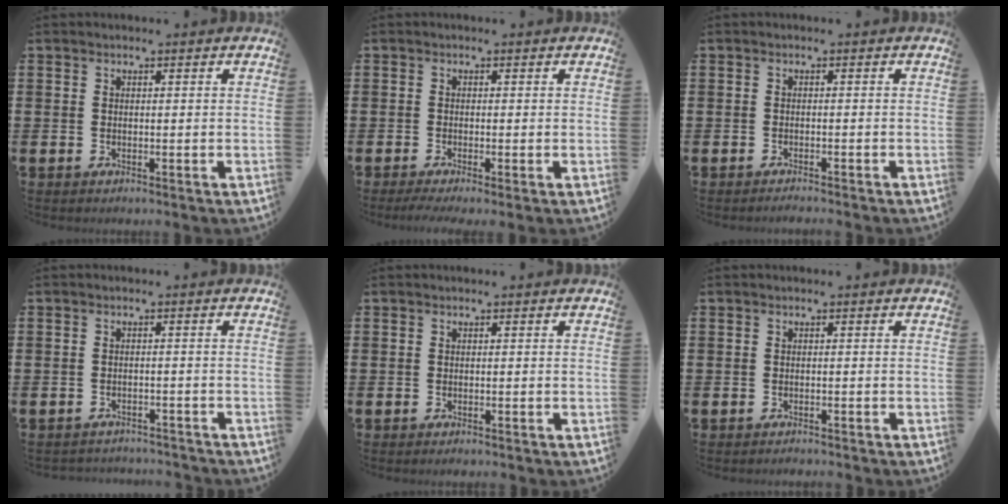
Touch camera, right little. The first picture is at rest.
{"total": 1.1, "force": [-0.3, 0.1, 1.0], "torque": [-0.018, -0.003, -0.006]}
{"total": 0.8, "force": [-0.8, -0.1, 0.2], "torque": [-0.004, -0.002, -0.016]}
{"total": 1.6, "force": [-1.6, 0.0, -0.1], "torque": [-0.003, 0.002, -0.036]}
{"total": 0.0}
{"total": 0.6, "force": [-0.6, 0.0, 0.0], "torque": [-0.001, -0.002, -0.012]}